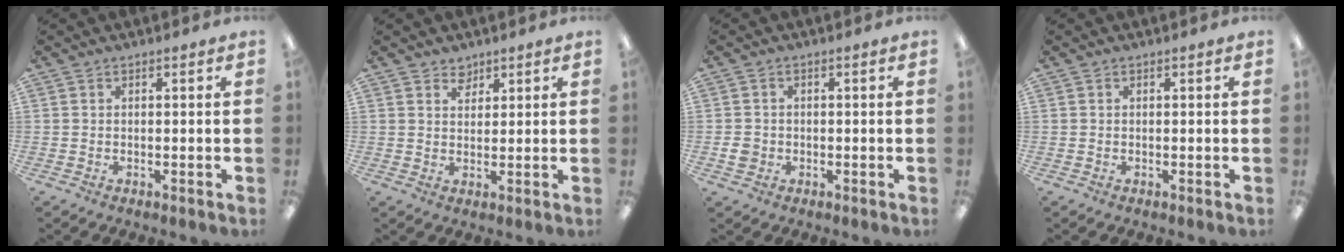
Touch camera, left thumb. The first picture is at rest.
{"total": 3.1, "force": [2.5, 1.8, 0.2], "torque": [0.008, -0.012, 0.045]}
{"total": 2.7, "force": [-0.5, 2.5, 1.0], "torque": [-0.016, 0.005, -0.009]}
{"total": 0.0}